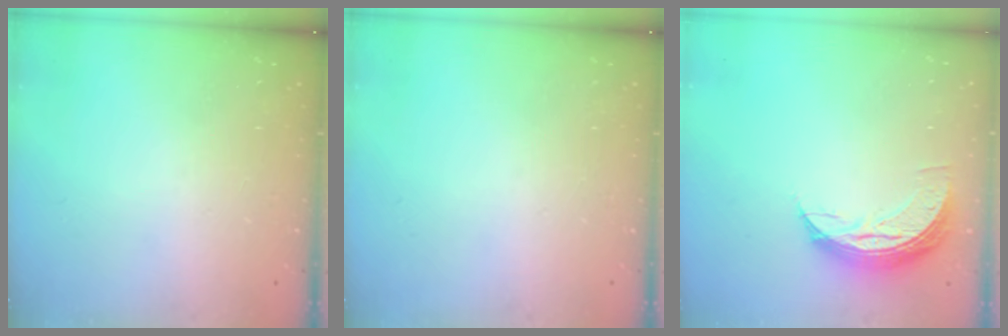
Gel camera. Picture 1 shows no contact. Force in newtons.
{"total": 0.0}
{"total": 7.6, "press": 7.6, "slide": 0.7}